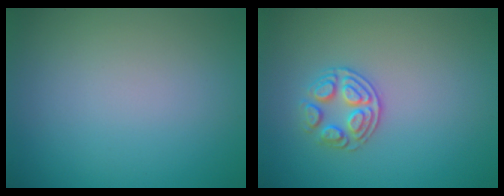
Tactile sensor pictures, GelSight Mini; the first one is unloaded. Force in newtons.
{"total": 2.7, "press": 2.4, "slide": 1.1}